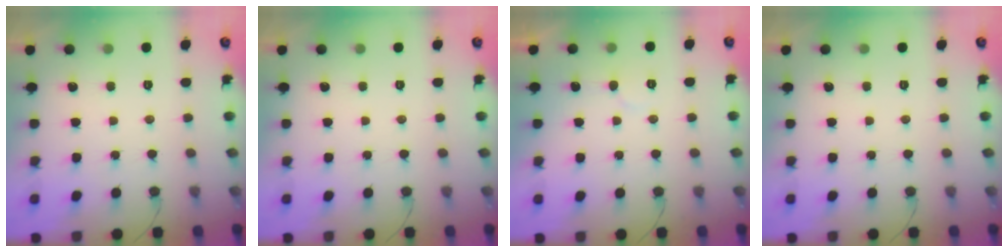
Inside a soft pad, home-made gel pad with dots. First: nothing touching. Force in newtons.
{"total": 0.0}
{"total": 3.8, "press": 3.8, "slide": 0.2}
{"total": 0.0}